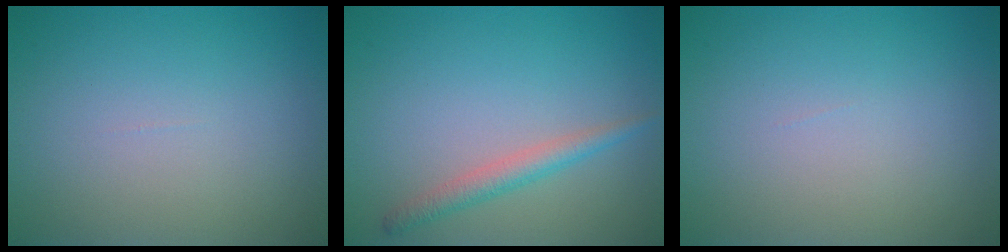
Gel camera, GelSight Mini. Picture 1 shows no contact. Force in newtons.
{"total": 2.0, "press": 2.0, "slide": 0.0}
{"total": 0.0}